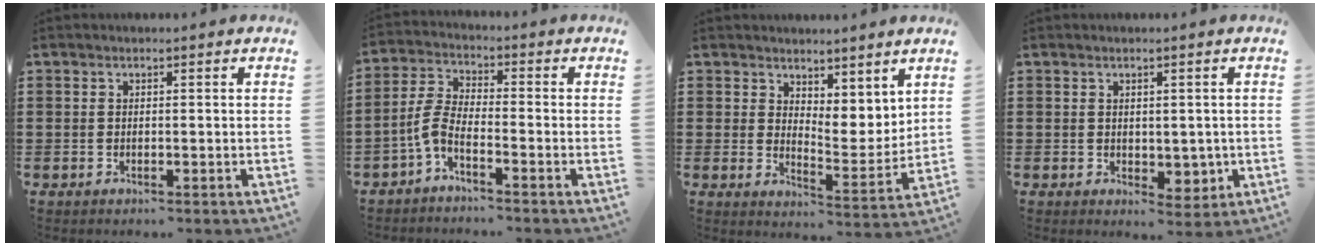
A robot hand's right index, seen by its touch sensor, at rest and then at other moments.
{"total": 4.4, "force": [-2.8, 1.0, 3.3], "torque": [-0.098, -0.013, -0.063]}
{"total": 5.6, "force": [4.8, 2.7, 0.9], "torque": [-0.022, -0.025, 0.090]}
{"total": 2.8, "force": [0.7, 2.0, 1.8], "torque": [-0.029, 0.001, 0.013]}